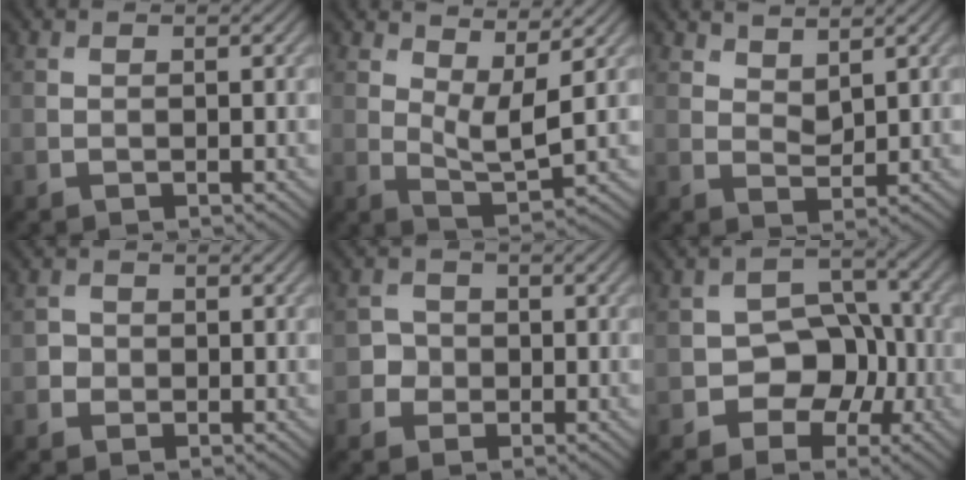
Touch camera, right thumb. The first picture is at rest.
{"total": 5.2, "force": [2.9, 1.8, 3.9], "torque": [-0.078, -0.004, 0.052]}
{"total": 2.9, "force": [2.3, 1.1, 1.4], "torque": [-0.027, -0.004, 0.047]}
{"total": 1.5, "force": [-0.4, 1.4, 0.2], "torque": [0.004, -0.003, -0.011]}
{"total": 2.3, "force": [-0.6, 2.2, 0.4], "torque": [0.003, -0.004, -0.017]}
{"total": 6.8, "force": [-2.4, 5.1, 3.7], "torque": [-0.047, 0.004, -0.048]}